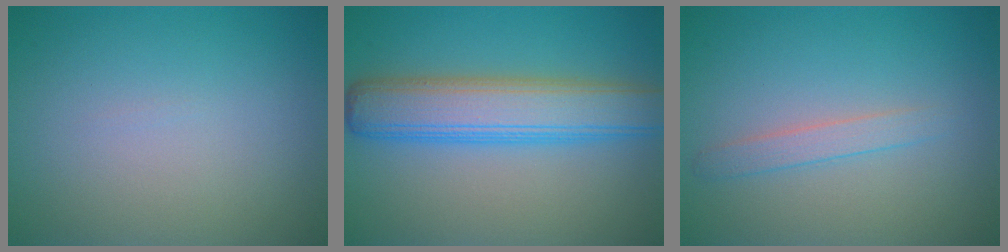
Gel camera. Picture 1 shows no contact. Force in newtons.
{"total": 6.9, "press": 6.9, "slide": 0.1}
{"total": 1.6, "press": 1.6, "slide": 0.1}